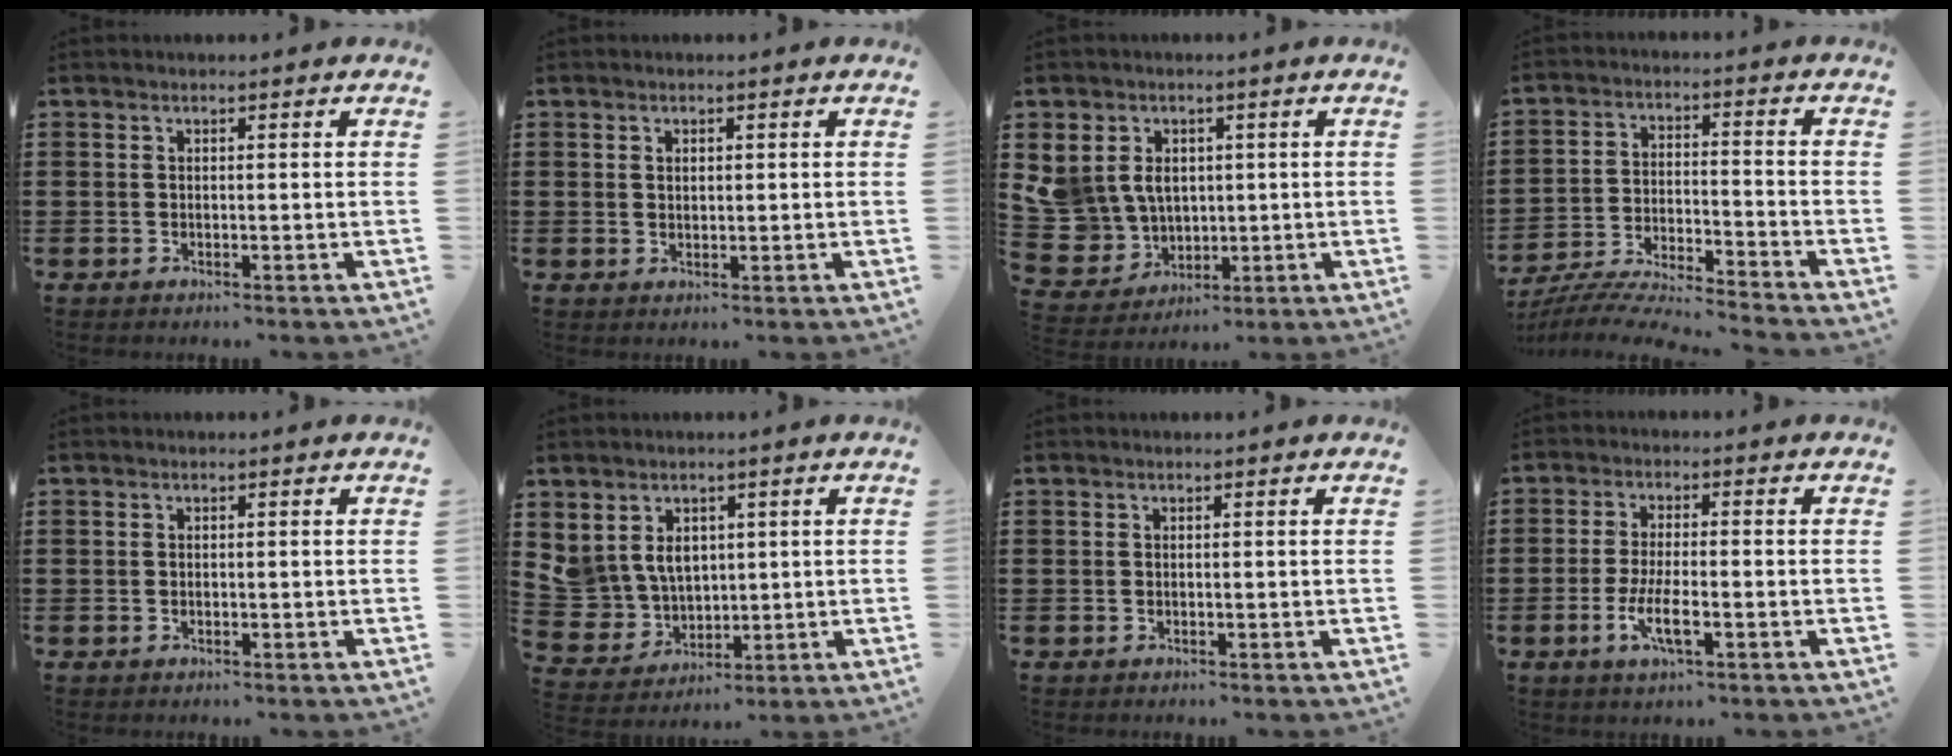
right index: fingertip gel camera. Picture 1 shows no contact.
{"total": 1.0, "force": [0.5, 0.7, 0.5], "torque": [-0.011, 0.003, 0.009]}
{"total": 7.9, "force": [1.8, 7.2, 2.8], "torque": [-0.118, -0.006, 0.034]}
{"total": 6.9, "force": [-6.7, -0.1, 1.7], "torque": [-0.040, -0.005, -0.134]}
{"total": 0.0}
{"total": 6.5, "force": [2.4, 5.6, 2.3], "torque": [-0.083, 0.001, 0.047]}
{"total": 0.0}
{"total": 5.4, "force": [-2.1, 1.3, 4.8], "torque": [-0.100, -0.007, -0.041]}